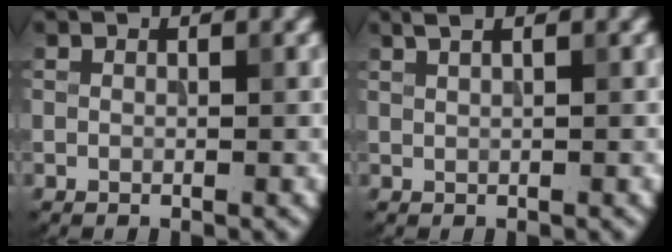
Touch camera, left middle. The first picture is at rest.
{"total": 2.5, "force": [1.5, 1.1, 1.7], "torque": [-0.013, 0.006, 0.001]}